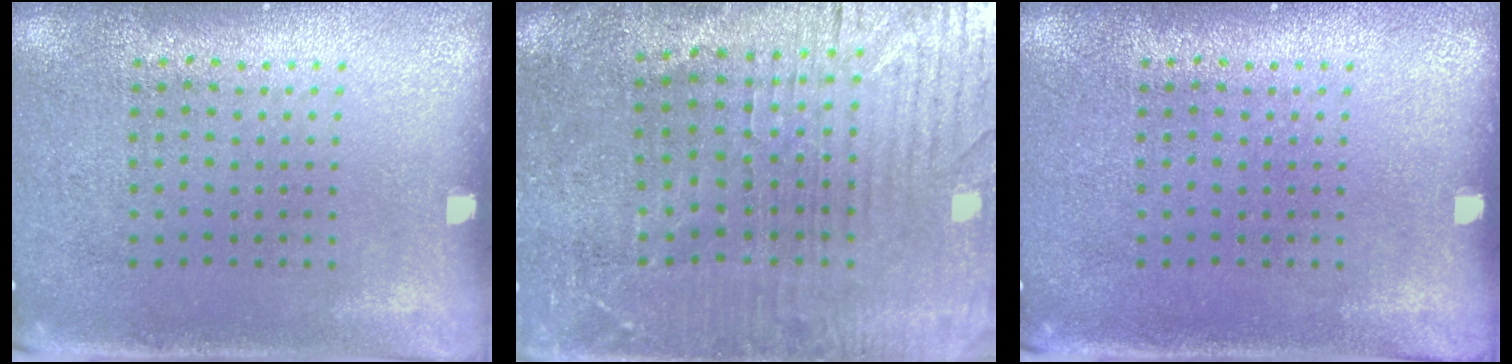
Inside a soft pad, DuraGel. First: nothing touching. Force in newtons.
{"total": 2.7, "press": 2.6, "slide": 0.6}
{"total": 0.0}